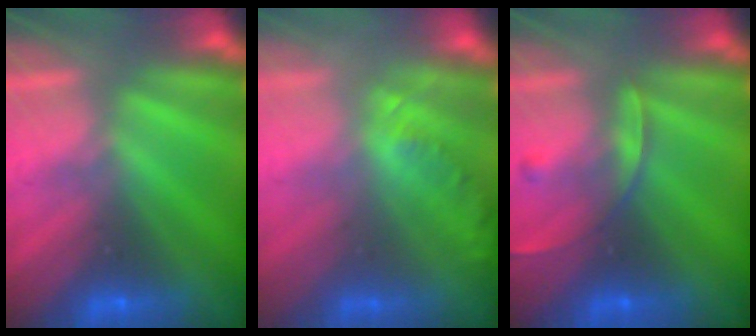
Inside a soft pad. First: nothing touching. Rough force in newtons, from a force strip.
{"total": 1.8}
{"total": 2.5}